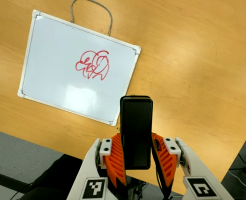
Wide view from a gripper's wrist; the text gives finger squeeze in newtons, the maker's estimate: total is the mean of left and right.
{"total": 4.9, "left": 3.2, "right": 6.5}